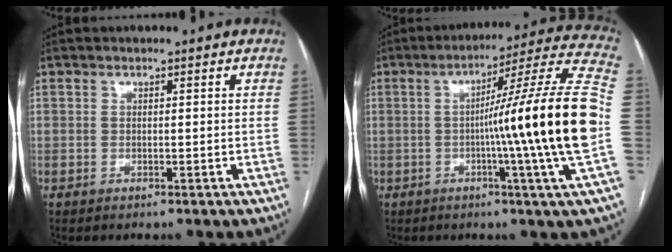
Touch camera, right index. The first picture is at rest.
{"total": 20.0, "force": [-2.4, -3.1, 19.7], "torque": [-0.265, -0.002, -0.055]}